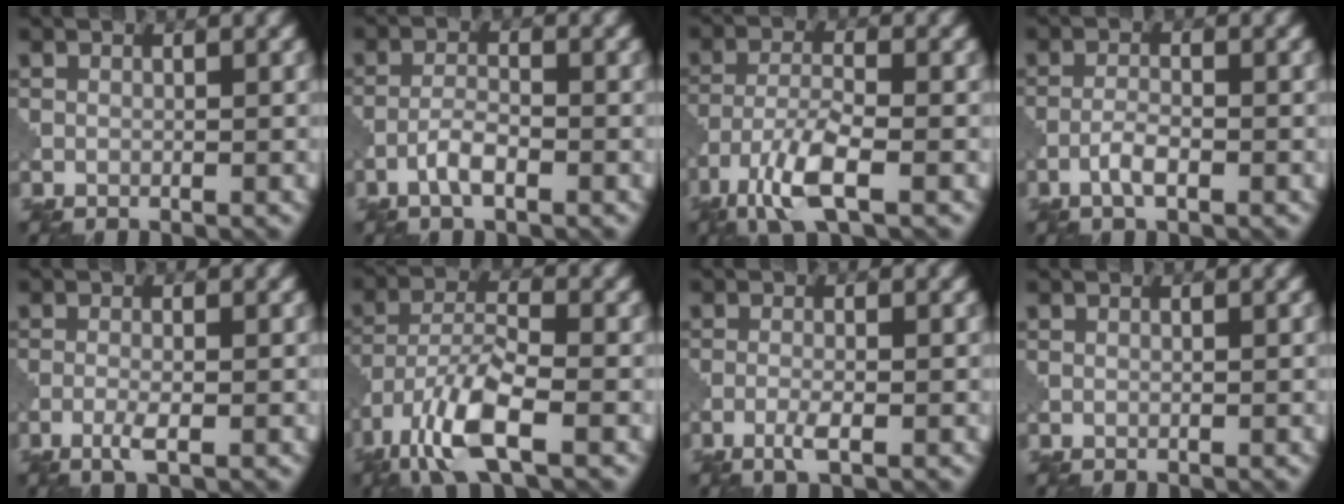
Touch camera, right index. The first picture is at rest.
{"total": 2.2, "force": [-1.3, 0.5, 1.7], "torque": [-0.036, 0.007, -0.032]}
{"total": 5.6, "force": [-3.3, 1.3, 4.2], "torque": [-0.091, -0.006, -0.075]}
{"total": 1.9, "force": [-1.0, 0.4, 1.5], "torque": [-0.032, 0.005, -0.025]}
{"total": 1.8, "force": [-0.8, 0.2, 1.6], "torque": [-0.035, -0.001, -0.021]}
{"total": 7.7, "force": [-4.6, 2.2, 5.8], "torque": [-0.116, -0.001, -0.097]}
{"total": 1.8, "force": [-0.9, 0.2, 1.5], "torque": [-0.033, 0.000, -0.022]}
{"total": 0.0}